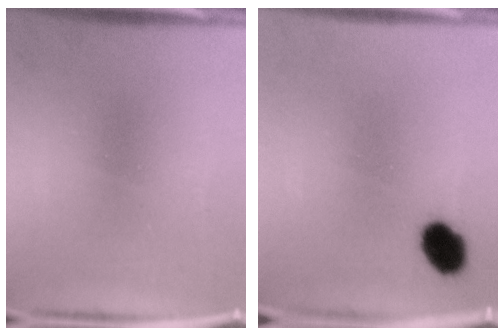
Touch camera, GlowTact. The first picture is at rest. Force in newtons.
{"total": 6.6}